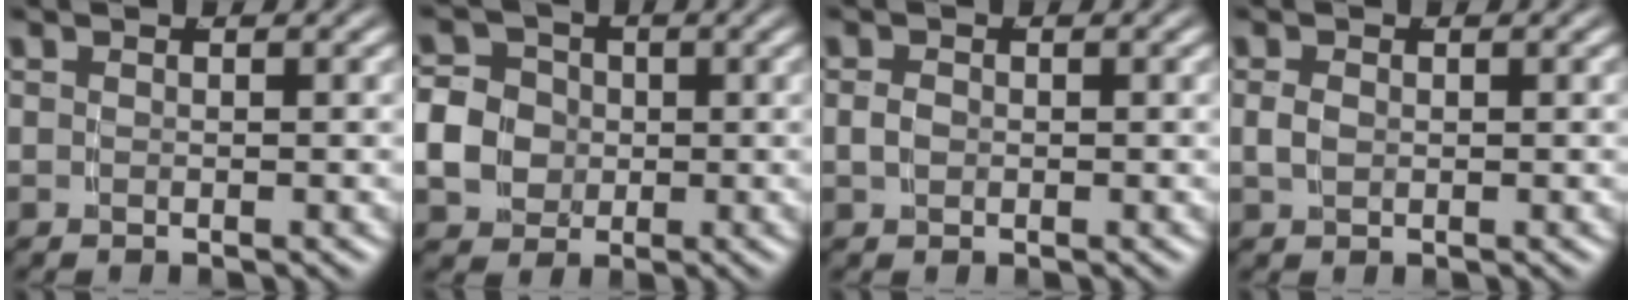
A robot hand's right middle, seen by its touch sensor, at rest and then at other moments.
{"total": 8.1, "force": [-0.4, 7.2, 3.6], "torque": [-0.072, -0.013, -0.014]}
{"total": 0.6, "force": [-0.2, 0.3, 0.5], "torque": [-0.012, 0.000, -0.004]}
{"total": 1.0, "force": [0.0, 0.6, 0.8], "torque": [-0.019, -0.001, 0.003]}